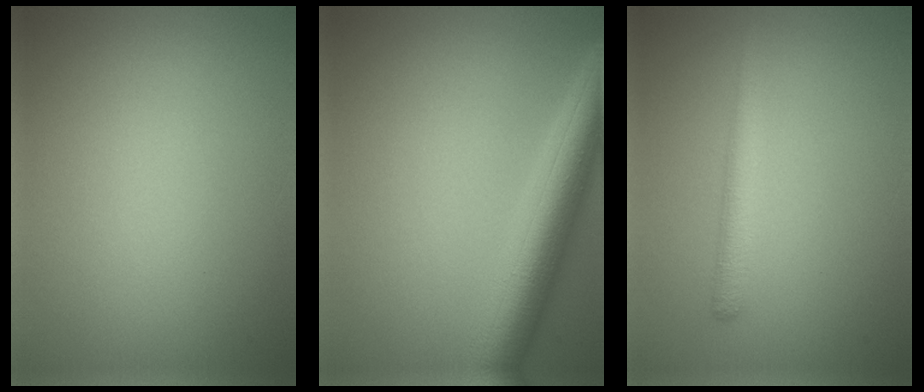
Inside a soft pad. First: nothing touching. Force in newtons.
{"total": 7.3, "press": 7.3, "slide": 0.4}
{"total": 2.1, "press": 2.1, "slide": 0.1}